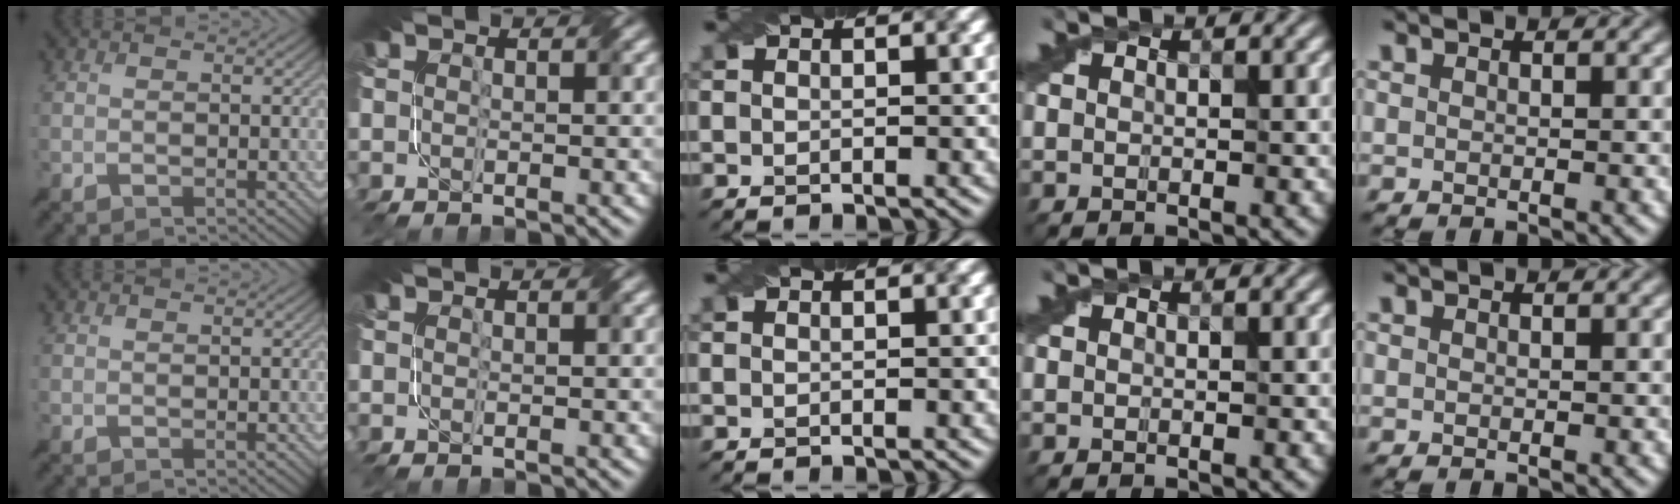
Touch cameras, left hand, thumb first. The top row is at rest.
{}